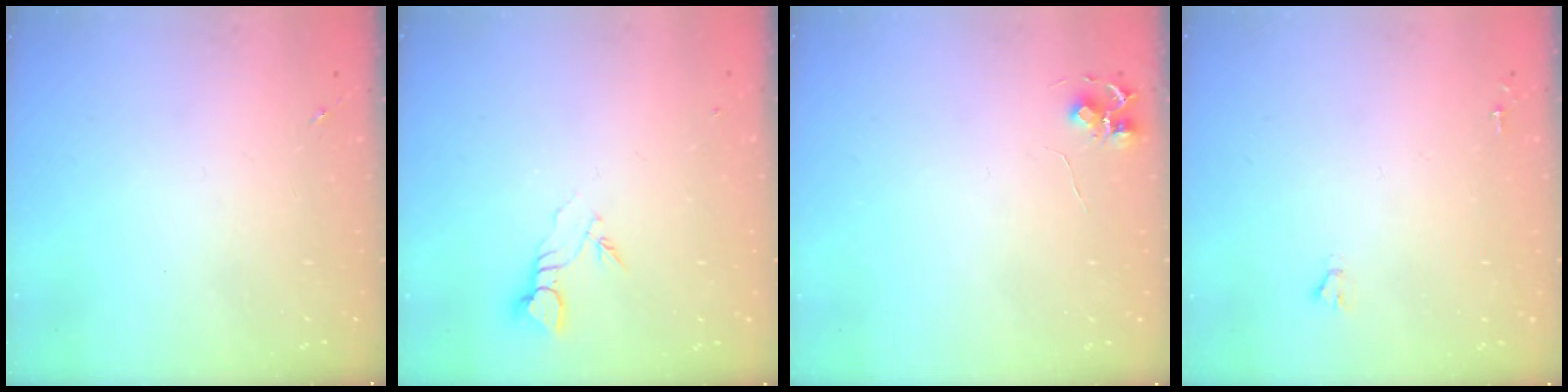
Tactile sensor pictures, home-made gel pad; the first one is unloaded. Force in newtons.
{"total": 3.7, "press": 3.6, "slide": 0.3}
{"total": 5.9, "press": 5.9, "slide": 0.5}
{"total": 1.6, "press": 1.6, "slide": 0.1}